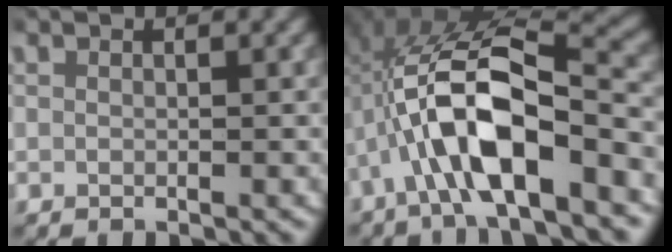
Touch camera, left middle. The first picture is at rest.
{"total": 11.4, "force": [-0.7, 6.6, 9.3], "torque": [-0.186, -0.015, -0.007]}